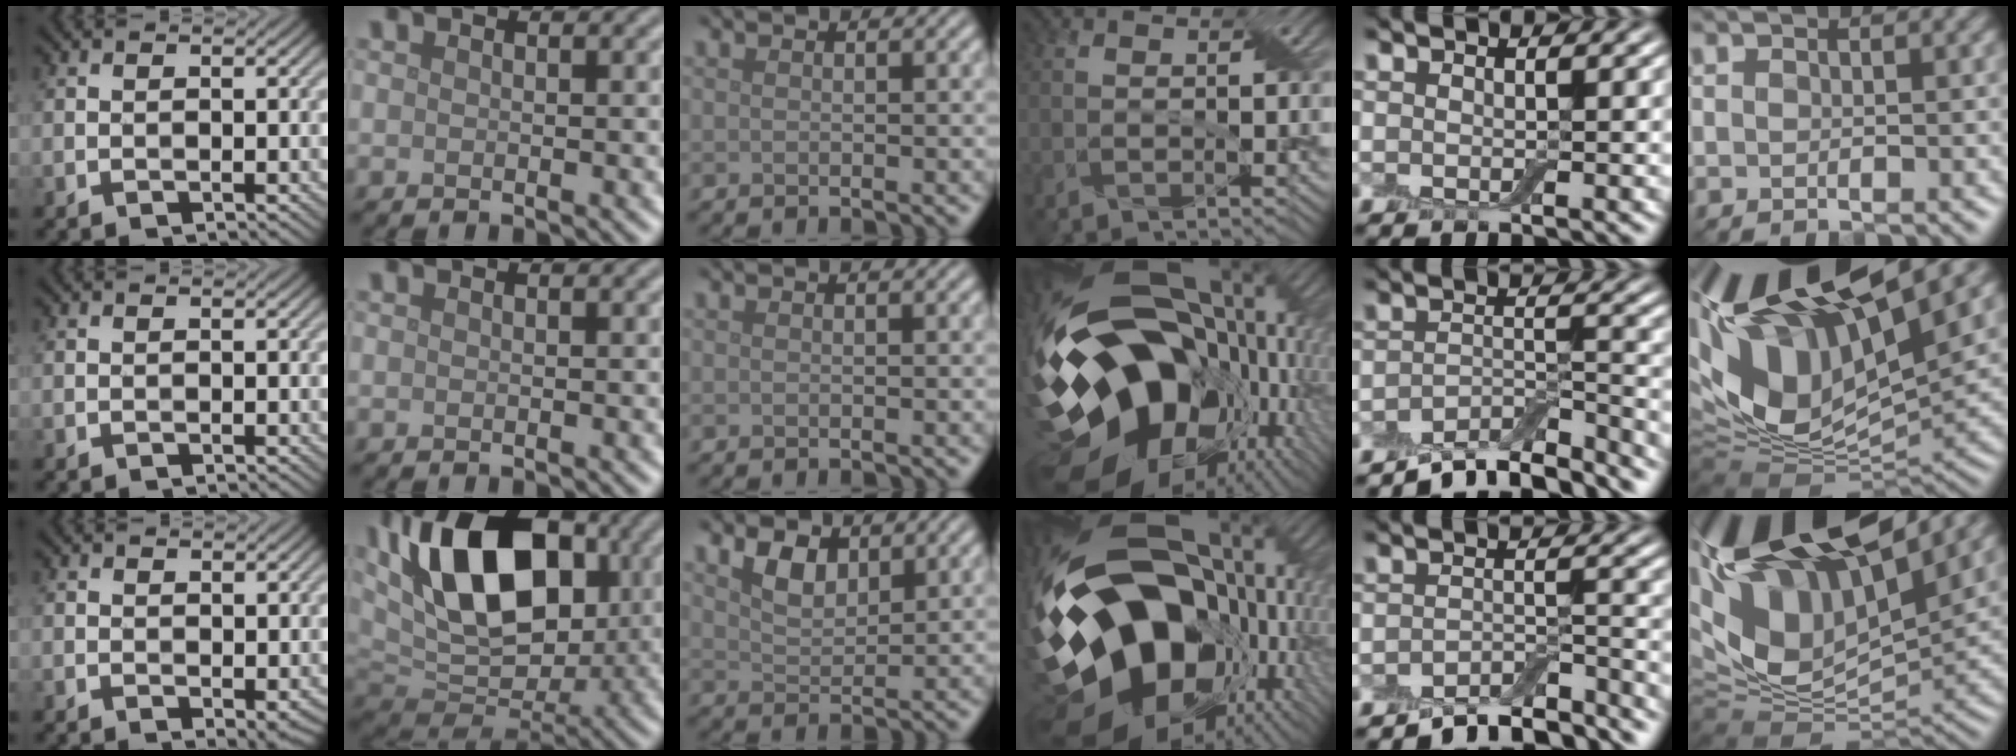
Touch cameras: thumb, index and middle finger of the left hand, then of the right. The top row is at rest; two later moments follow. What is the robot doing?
{"motion": "wrap", "object": "cling film"}